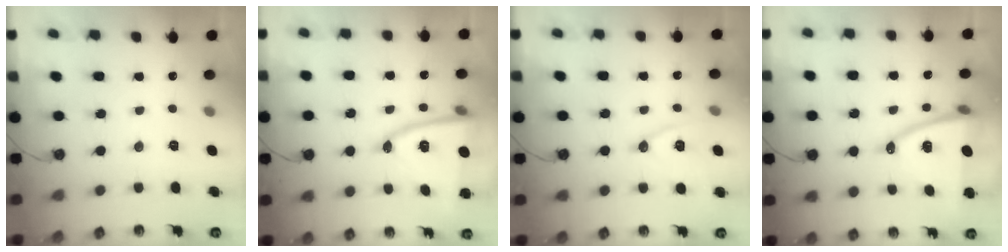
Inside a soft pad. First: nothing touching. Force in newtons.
{"total": 15.9, "press": 15.8, "slide": 1.4}
{"total": 11.5, "press": 11.0, "slide": 3.3}
{"total": 14.7, "press": 14.2, "slide": 3.8}